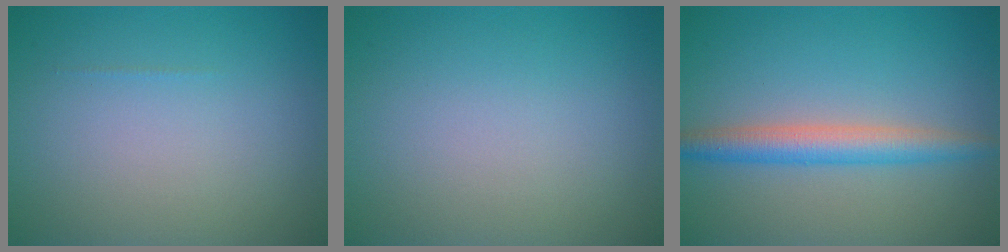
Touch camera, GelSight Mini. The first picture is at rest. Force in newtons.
{"total": 0.0}
{"total": 3.6, "press": 3.6, "slide": 0.1}